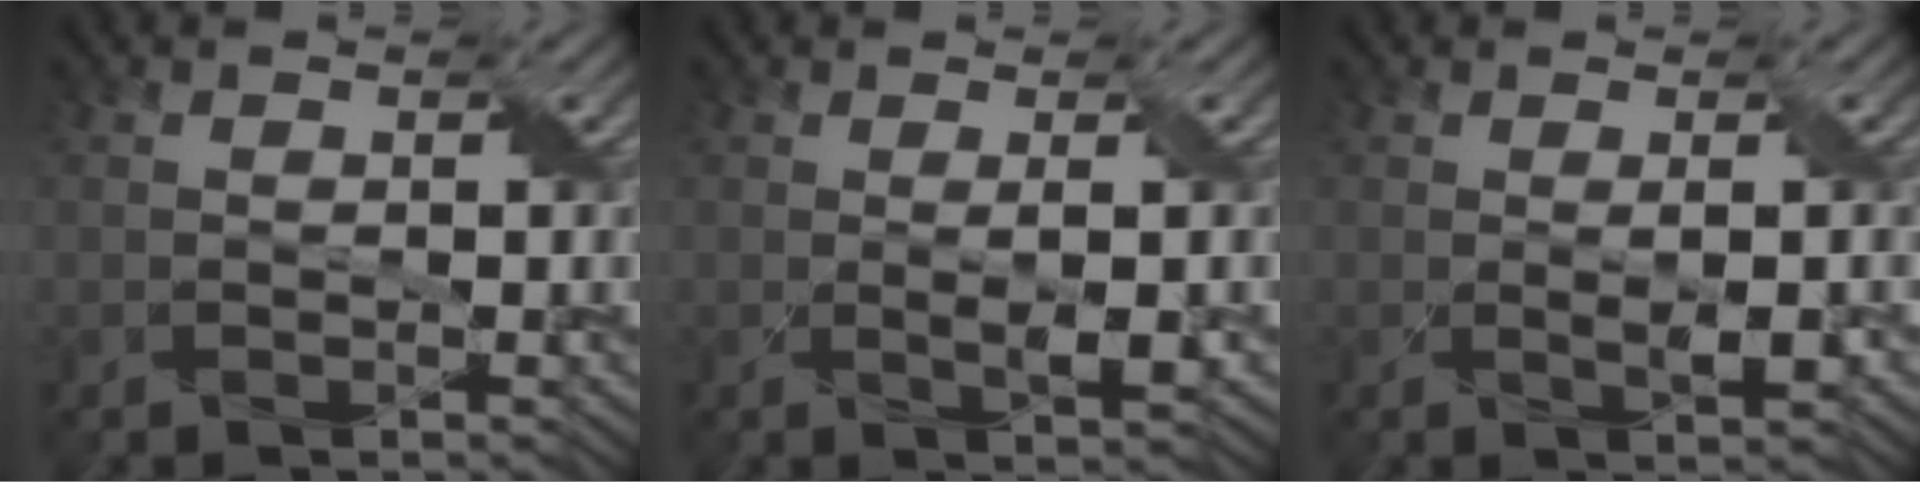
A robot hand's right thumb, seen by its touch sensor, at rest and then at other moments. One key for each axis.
{"total": 2.0, "fx": 0.2, "fy": 0.2, "fz": 2.0, "tx": -0.045, "ty": 0.002, "tz": 0.007}
{"total": 1.6, "fx": 0.2, "fy": 0.1, "fz": 1.6, "tx": -0.036, "ty": 0.001, "tz": 0.005}